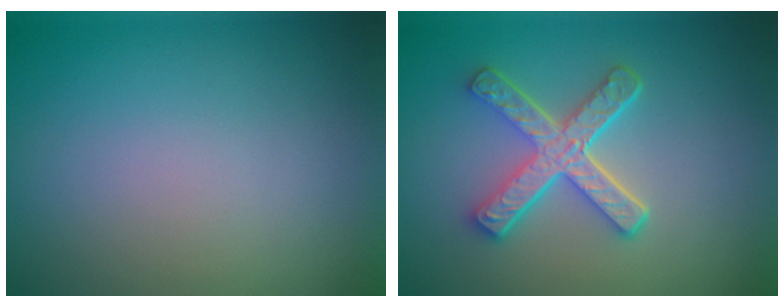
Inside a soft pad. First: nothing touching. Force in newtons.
{"total": 5.1, "press": 3.9, "slide": 3.3}